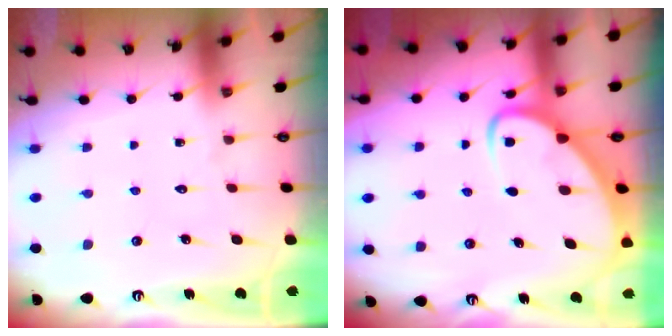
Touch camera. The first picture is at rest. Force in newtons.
{"total": 5.5, "press": 5.5, "slide": 0.6}